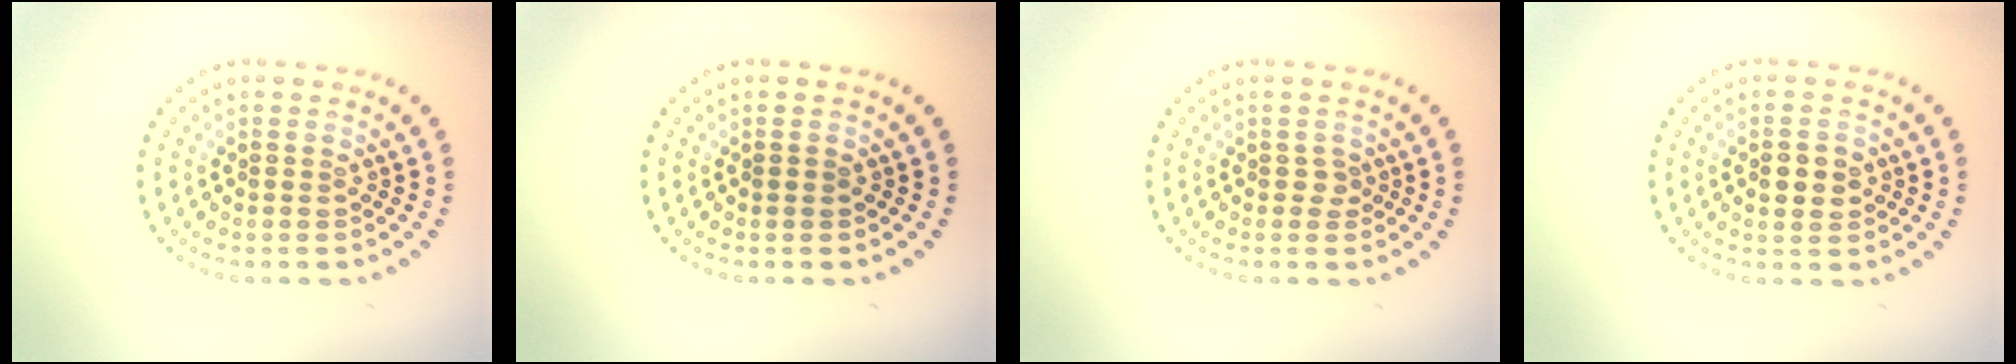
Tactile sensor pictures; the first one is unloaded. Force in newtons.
{"total": 0.5, "press": 0.5, "slide": 0.1}
{"total": 0.8, "press": 0.6, "slide": 0.5}
{"total": 2.7, "press": 2.7, "slide": 0.0}